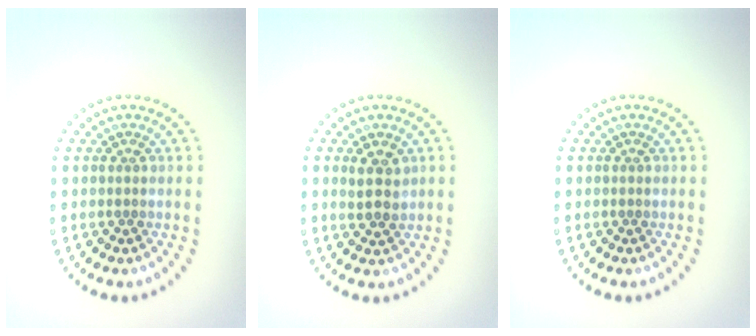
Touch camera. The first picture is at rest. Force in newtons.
{"total": 2.3, "press": 2.2, "slide": 0.7}
{"total": 0.0}